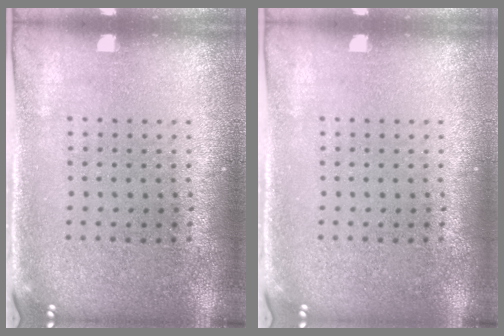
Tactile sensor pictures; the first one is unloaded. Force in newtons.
{"total": 0.0}